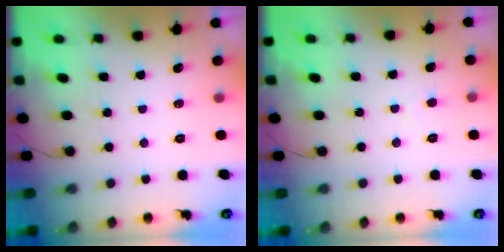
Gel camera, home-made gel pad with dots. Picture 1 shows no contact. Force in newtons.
{"total": 1.6, "press": 1.6, "slide": 0.1}